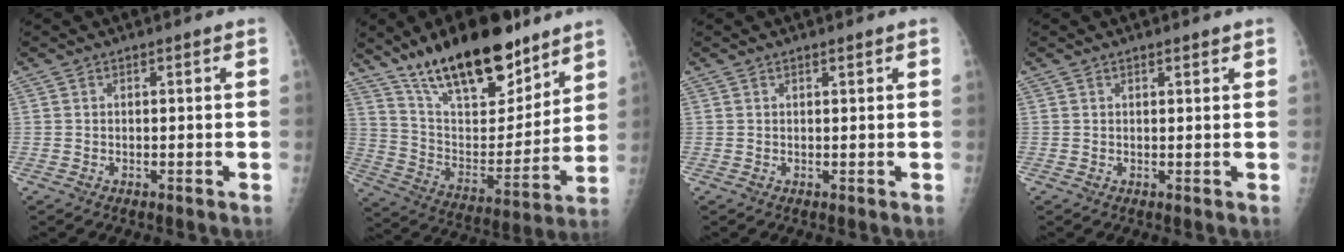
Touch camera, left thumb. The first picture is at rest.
{"total": 24.2, "force": [17.3, 9.3, 14.1], "torque": [-0.190, -0.078, 0.292]}
{"total": 0.7, "force": [0.5, 0.2, 0.4], "torque": [-0.007, -0.002, 0.008]}
{"total": 1.0, "force": [0.8, 0.4, 0.5], "torque": [-0.006, -0.004, 0.011]}